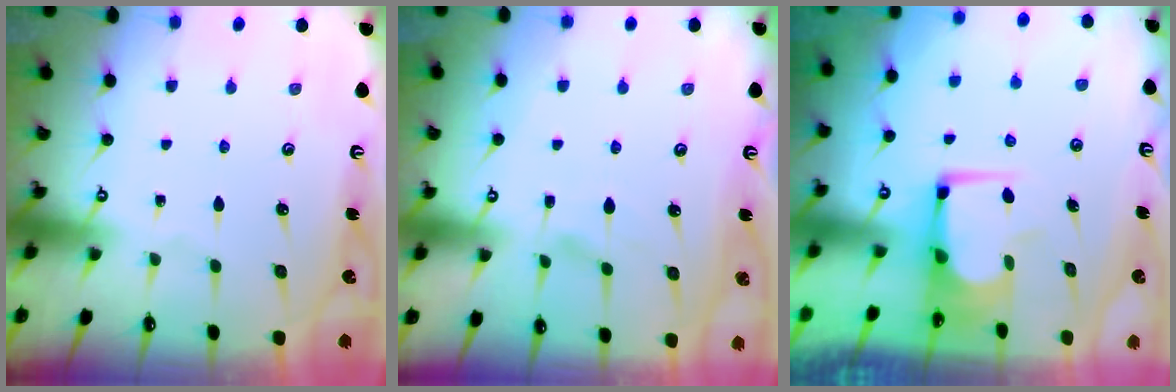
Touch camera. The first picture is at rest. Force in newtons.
{"total": 1.2, "press": 0.7, "slide": 0.9}
{"total": 3.8, "press": 3.7, "slide": 0.4}